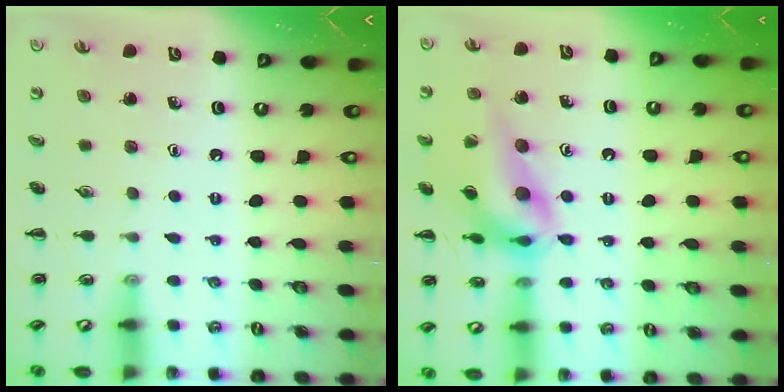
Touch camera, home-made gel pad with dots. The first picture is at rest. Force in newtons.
{"total": 16.0, "press": 15.7, "slide": 2.7}